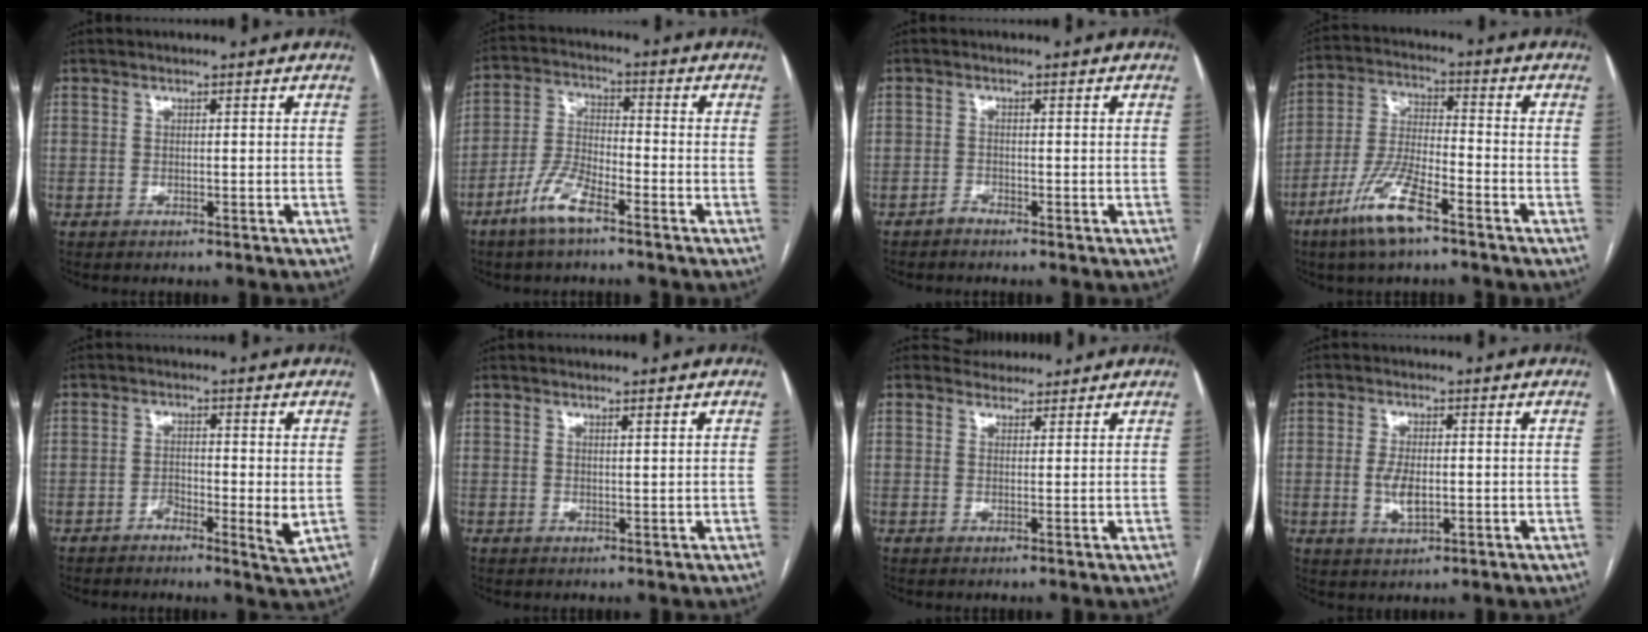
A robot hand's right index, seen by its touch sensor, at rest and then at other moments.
{"total": 7.5, "force": [-4.8, 2.1, 5.3], "torque": [-0.120, -0.002, -0.098]}
{"total": 0.8, "force": [-0.8, 0.1, 0.0], "torque": [0.004, -0.001, -0.016]}
{"total": 10.8, "force": [-6.6, 2.1, 8.3], "torque": [-0.176, -0.013, -0.127]}
{"total": 4.5, "force": [-1.3, 1.0, 4.2], "torque": [-0.068, -0.005, -0.024]}
{"total": 1.1, "force": [0.8, 0.1, 0.8], "torque": [-0.013, -0.001, 0.012]}
{"total": 2.5, "force": [2.2, 1.1, -0.3], "torque": [0.002, 0.014, 0.032]}
{"total": 4.5, "force": [-0.6, 1.9, 4.0], "torque": [-0.082, -0.002, -0.008]}